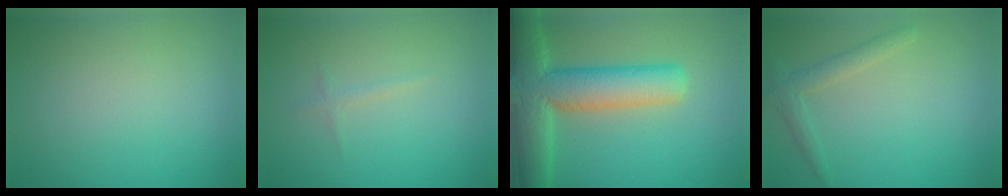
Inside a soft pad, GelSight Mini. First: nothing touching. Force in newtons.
{"total": 0.7, "press": 0.7, "slide": 0.1}
{"total": 9.0, "press": 8.9, "slide": 0.5}
{"total": 1.9, "press": 1.9, "slide": 0.1}